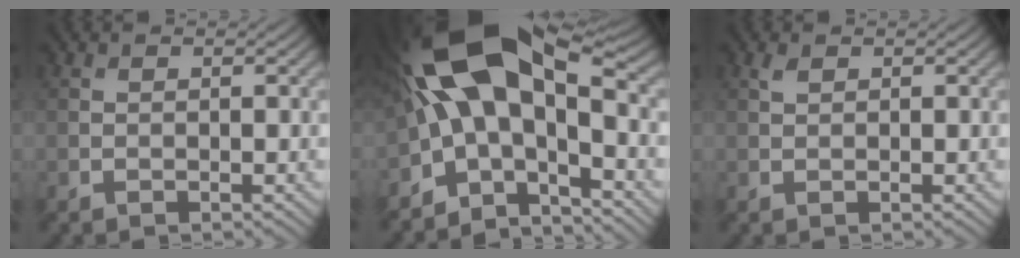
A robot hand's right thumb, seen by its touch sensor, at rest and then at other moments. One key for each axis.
{"total": 15.9, "fx": -0.3, "fy": 7.7, "fz": 14.0, "tx": -0.263, "ty": 0.006, "tz": -0.012}
{"total": 1.0, "fx": 0.6, "fy": 0.4, "fz": 0.7, "tx": -0.021, "ty": 0.001, "tz": 0.013}